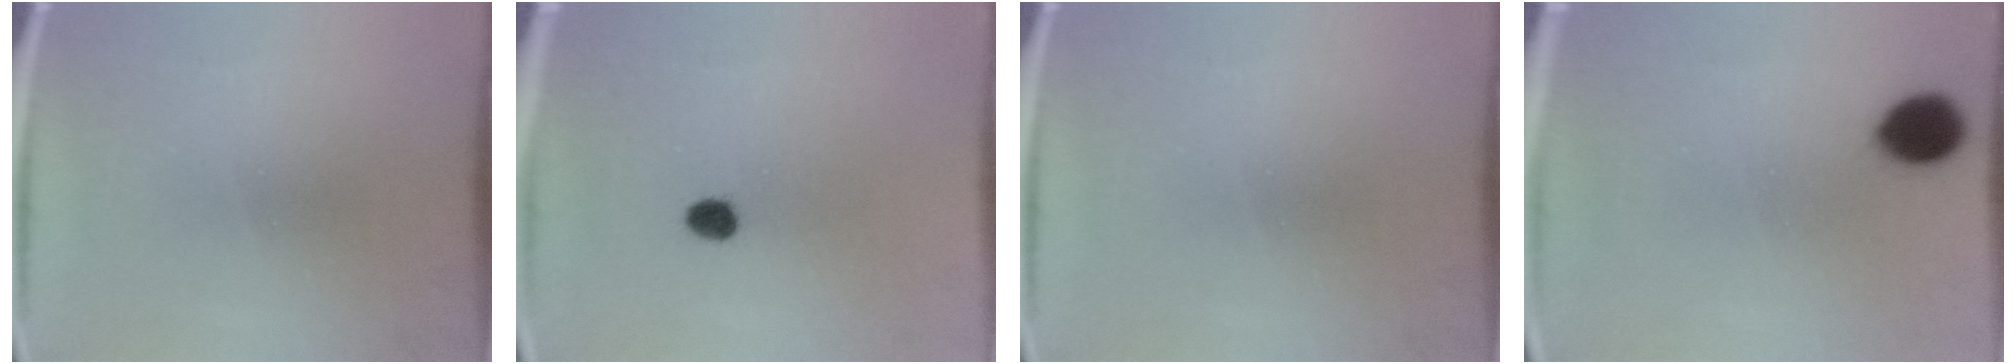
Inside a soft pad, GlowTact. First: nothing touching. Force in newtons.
{"total": 2.8}
{"total": 0.0}
{"total": 9.1}